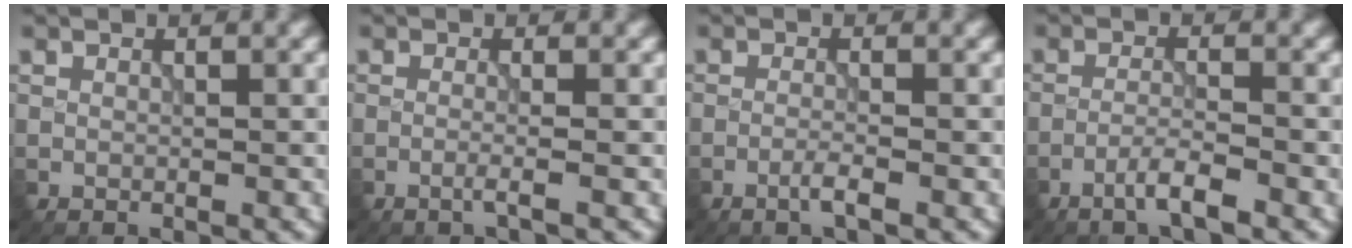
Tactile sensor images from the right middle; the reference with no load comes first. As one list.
[{"total": 1.6, "force": [-0.6, 0.3, 1.4], "torque": [-0.019, 0.000, -0.019]}, {"total": 1.6, "force": [-0.8, 0.2, 1.3], "torque": [-0.021, 0.005, -0.023]}, {"total": 2.7, "force": [-1.8, 0.2, 2.0], "torque": [-0.037, 0.007, -0.040]}]